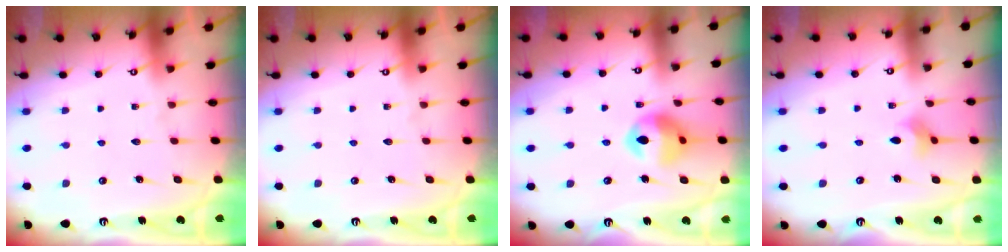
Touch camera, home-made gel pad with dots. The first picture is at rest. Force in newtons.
{"total": 0.0}
{"total": 13.1, "press": 13.0, "slide": 1.6}
{"total": 2.6, "press": 2.6, "slide": 0.5}